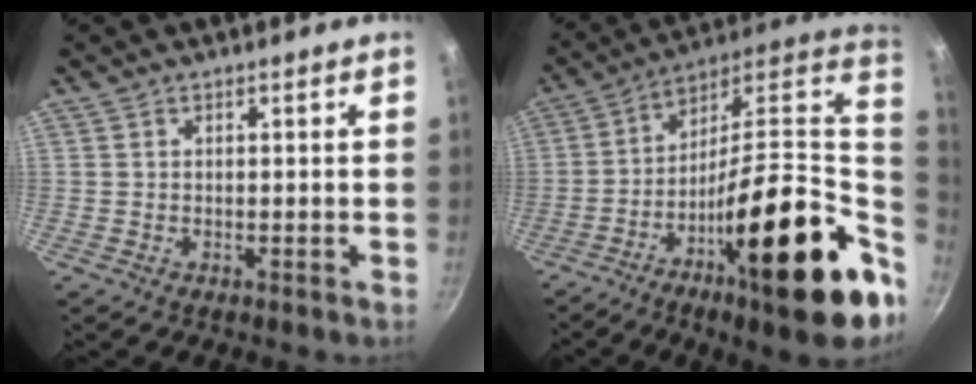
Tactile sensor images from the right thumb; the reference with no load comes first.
{"total": 26.9, "force": [-2.5, 7.7, 25.6], "torque": [-0.373, 0.006, -0.049]}